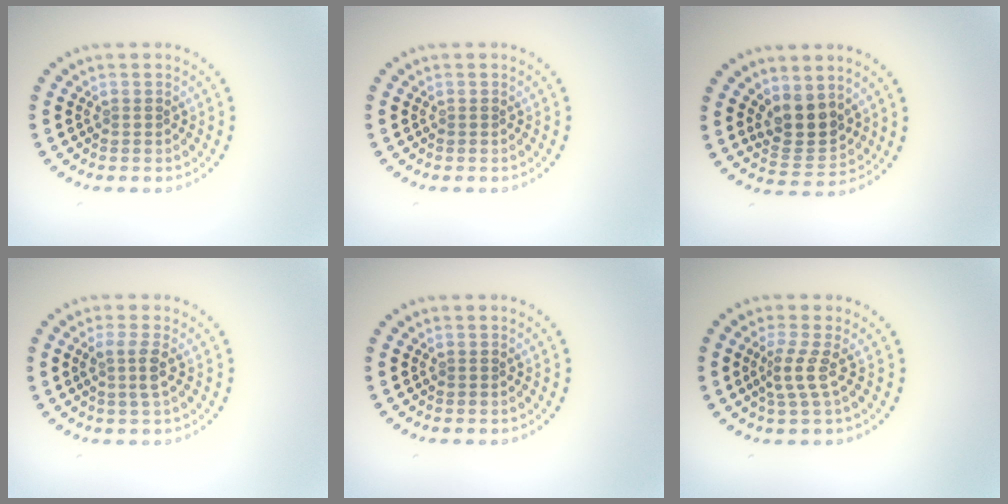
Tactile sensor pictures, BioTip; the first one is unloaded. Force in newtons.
{"total": 0.0}
{"total": 3.7, "press": 3.3, "slide": 1.7}
{"total": 1.9, "press": 1.6, "slide": 1.1}
{"total": 0.0}
{"total": 2.4, "press": 1.6, "slide": 1.7}